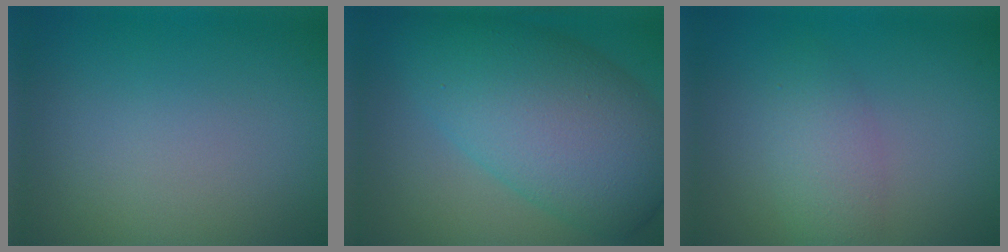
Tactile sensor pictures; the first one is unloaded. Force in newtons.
{"total": 11.1, "press": 11.1, "slide": 0.1}
{"total": 1.9, "press": 1.9, "slide": 0.1}